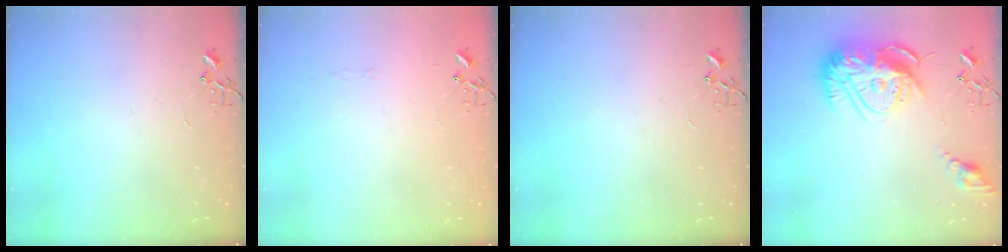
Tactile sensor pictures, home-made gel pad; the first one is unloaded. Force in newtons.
{"total": 2.8, "press": 2.8, "slide": 0.5}
{"total": 0.0}
{"total": 19.5, "press": 19.4, "slide": 1.7}